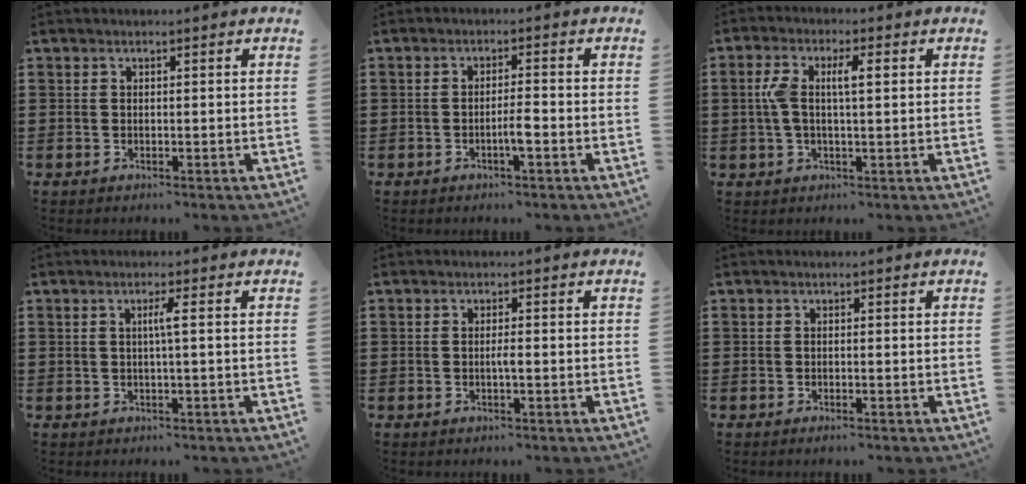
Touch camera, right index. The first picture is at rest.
{"total": 2.8, "force": [-1.2, 0.2, 2.5], "torque": [-0.045, 0.000, -0.022]}
{"total": 5.2, "force": [0.6, 1.8, 4.9], "torque": [-0.110, 0.003, 0.002]}
{"total": 2.0, "force": [0.0, -0.4, 2.0], "torque": [-0.038, -0.003, -0.004]}
{"total": 1.4, "force": [-0.4, 0.0, 1.4], "torque": [-0.027, -0.004, -0.007]}
{"total": 0.6, "force": [-0.5, 0.0, 0.3], "torque": [-0.007, -0.002, -0.010]}